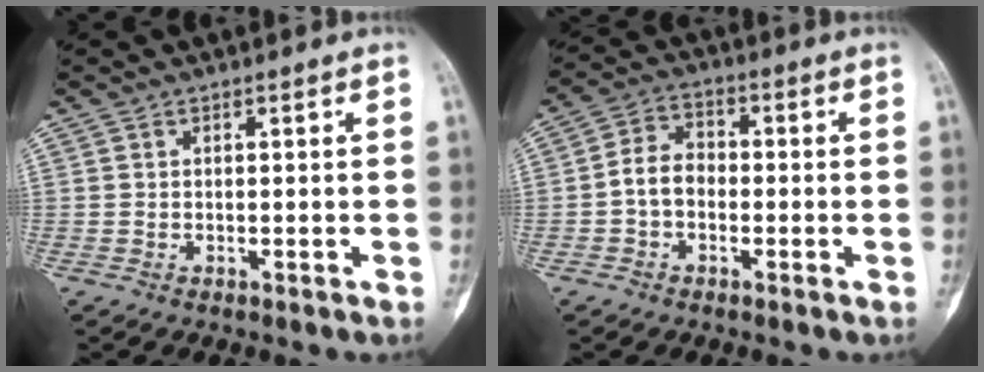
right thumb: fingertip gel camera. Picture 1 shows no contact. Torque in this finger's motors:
{"motor_torque": [0.17, 0.17, 0.40, -0.42, 0.01]}